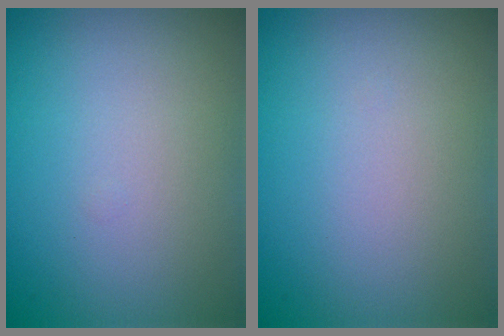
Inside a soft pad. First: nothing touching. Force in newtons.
{"total": 0.0}